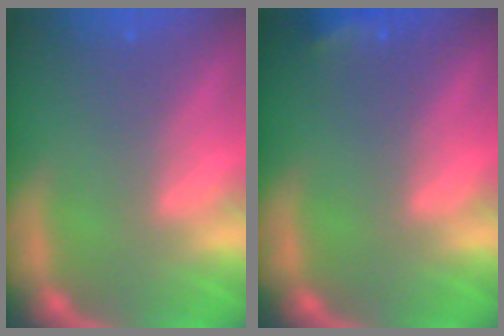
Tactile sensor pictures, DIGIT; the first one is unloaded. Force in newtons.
{"total": 1.9}